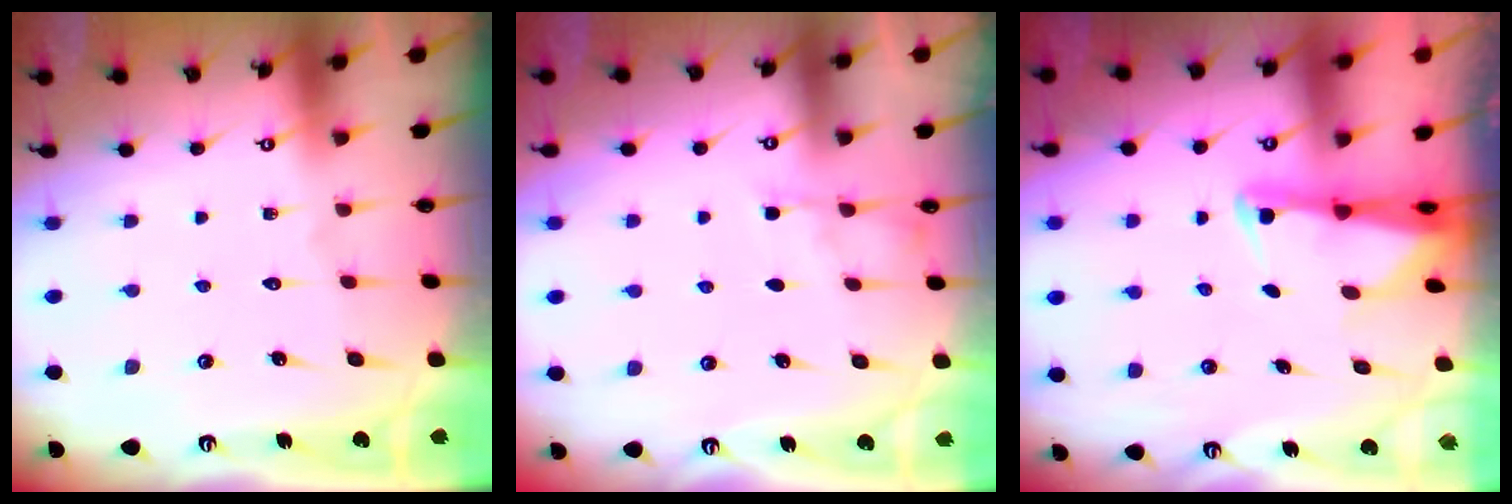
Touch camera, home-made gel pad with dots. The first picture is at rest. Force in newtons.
{"total": 2.2, "press": 2.2, "slide": 0.3}
{"total": 2.4, "press": 2.3, "slide": 0.5}